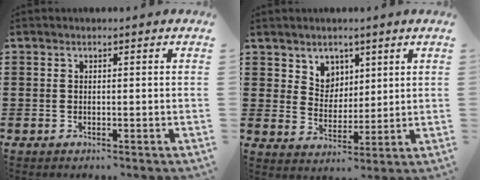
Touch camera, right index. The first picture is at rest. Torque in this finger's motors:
{"motor_torque": [0.00, 0.59, 0.03, 0.03]}